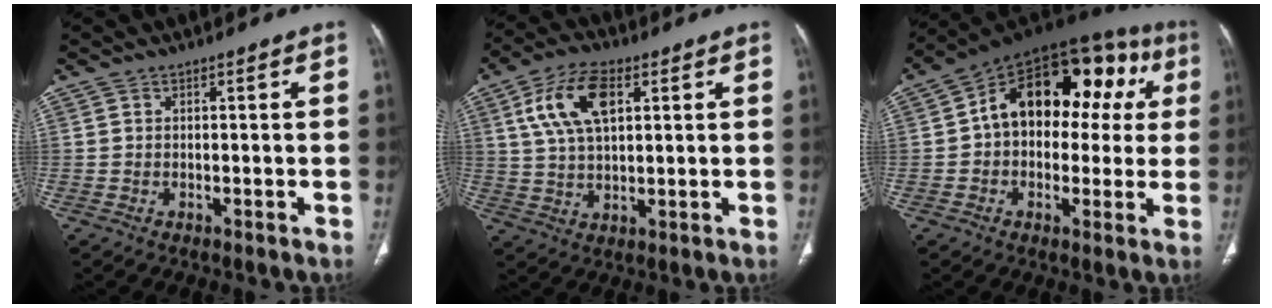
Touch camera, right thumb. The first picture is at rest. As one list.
[{"total": 11.4, "force": [4.0, 5.7, 9.0], "torque": [-0.175, 0.002, 0.076]}, {"total": 22.1, "force": [4.0, 13.9, 16.6], "torque": [-0.196, 0.051, 0.048]}]